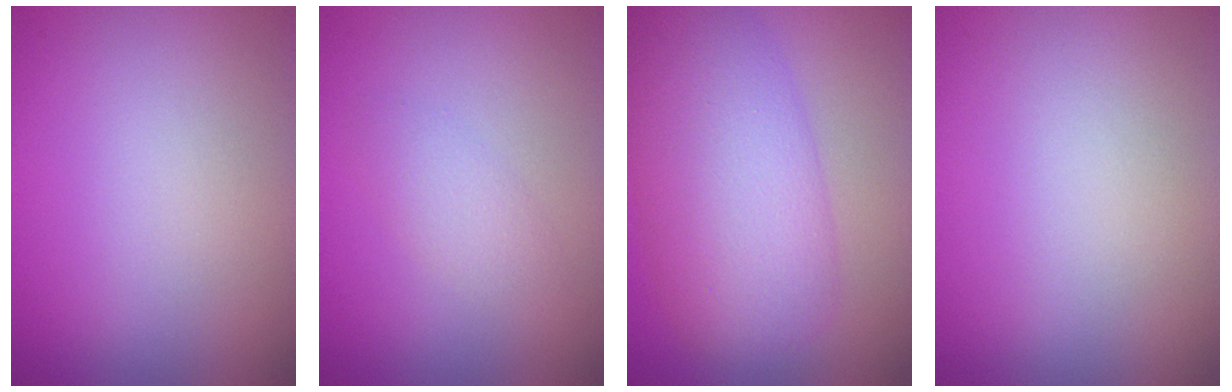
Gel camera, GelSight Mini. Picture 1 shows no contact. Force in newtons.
{"total": 1.8, "press": 1.8, "slide": 0.1}
{"total": 8.3, "press": 8.3, "slide": 0.2}
{"total": 0.0}